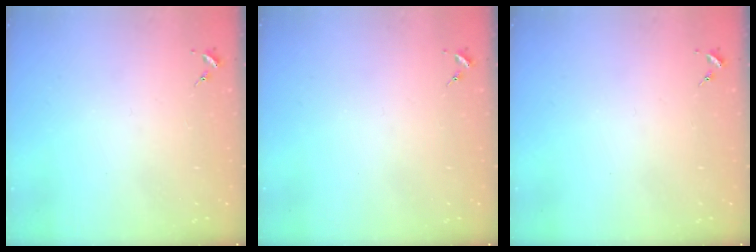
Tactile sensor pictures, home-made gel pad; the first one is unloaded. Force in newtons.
{"total": 0.0}
{"total": 0.0}